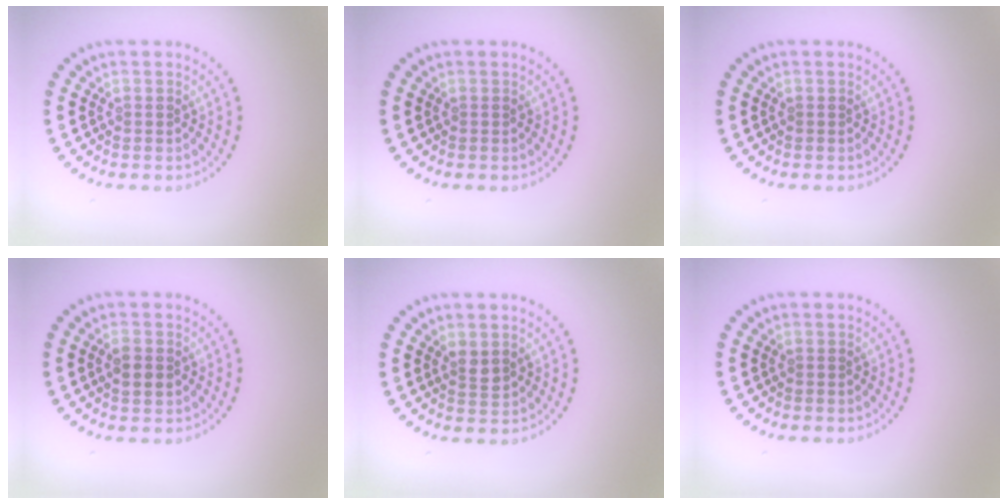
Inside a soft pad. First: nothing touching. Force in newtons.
{"total": 0.0}
{"total": 0.0}
{"total": 1.8, "press": 1.7, "slide": 0.2}
{"total": 1.4, "press": 1.4, "slide": 0.5}
{"total": 0.0}